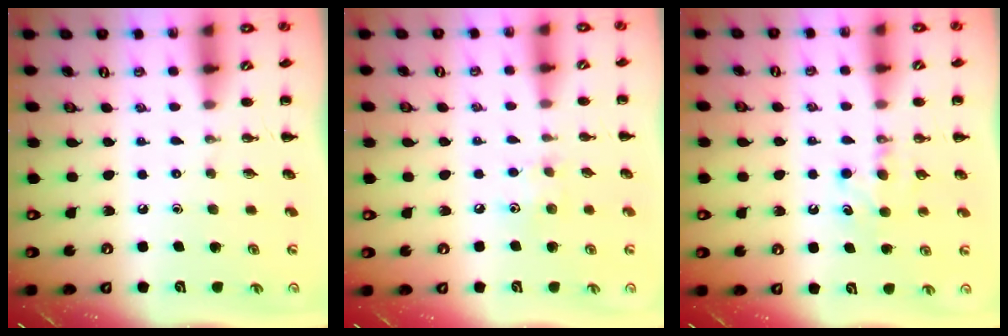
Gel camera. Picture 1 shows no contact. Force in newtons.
{"total": 5.9, "press": 5.8, "slide": 1.3}
{"total": 5.5, "press": 5.3, "slide": 1.6}